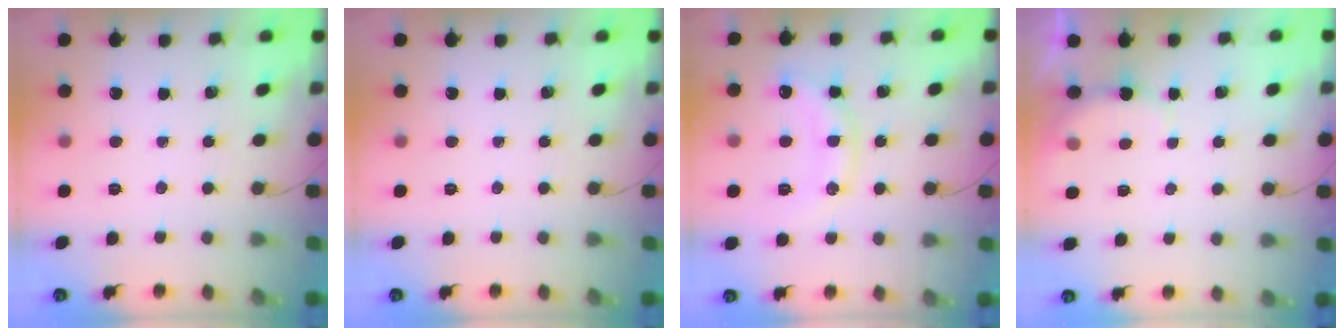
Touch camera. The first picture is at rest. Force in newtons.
{"total": 0.0}
{"total": 13.4, "press": 13.4, "slide": 0.6}
{"total": 2.3, "press": 2.2, "slide": 0.6}